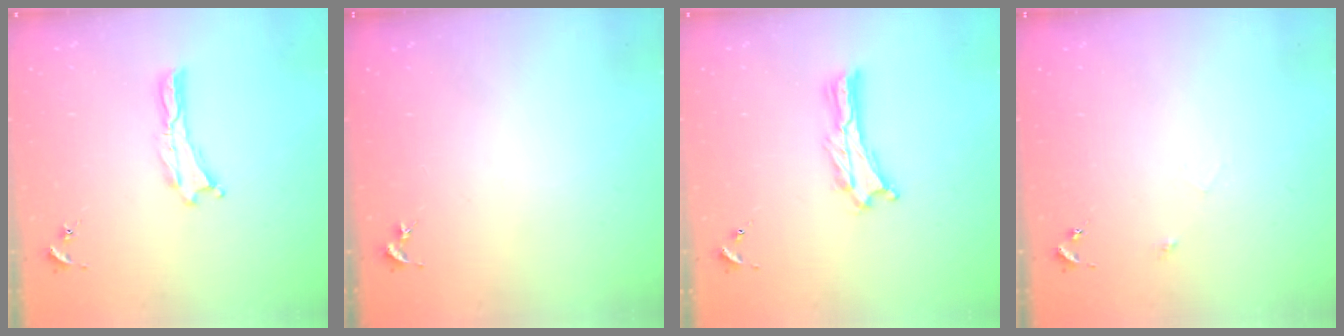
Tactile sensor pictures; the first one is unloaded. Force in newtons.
{"total": 0.0}
{"total": 1.3, "press": 1.3, "slide": 0.3}
{"total": 2.5, "press": 2.5, "slide": 0.2}